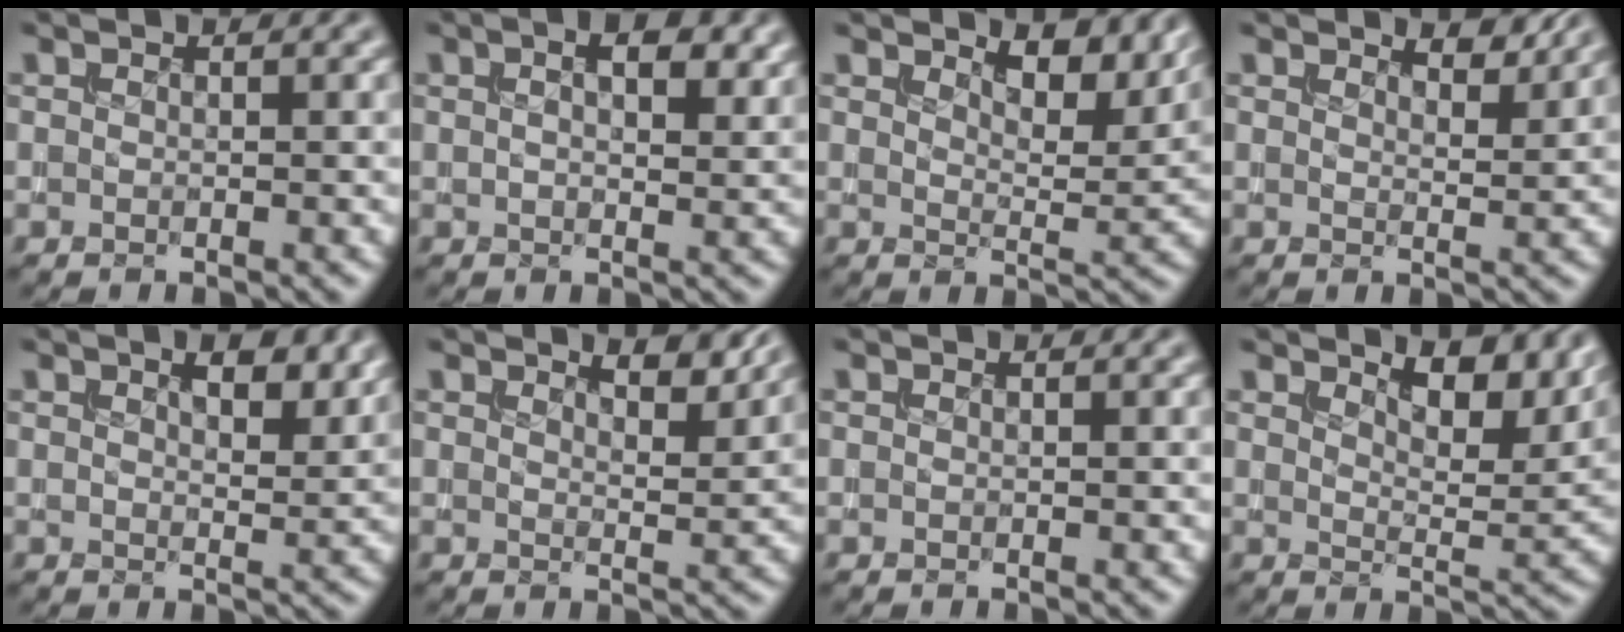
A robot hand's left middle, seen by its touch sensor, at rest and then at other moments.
{"total": 3.9, "force": [1.6, 1.8, 3.1], "torque": [-0.040, 0.001, 0.024]}
{"total": 5.3, "force": [4.0, 1.7, 3.0], "torque": [-0.043, -0.003, 0.054]}
{"total": 2.4, "force": [2.3, 0.3, 0.8], "torque": [-0.015, -0.004, 0.028]}
{"total": 3.1, "force": [1.8, 1.1, 2.2], "torque": [-0.036, -0.002, 0.029]}
{"total": 3.1, "force": [2.7, 0.6, 1.6], "torque": [-0.027, -0.003, 0.034]}
{"total": 0.0}
{"total": 6.4, "force": [4.5, 2.2, 4.0], "torque": [-0.058, -0.004, 0.064]}